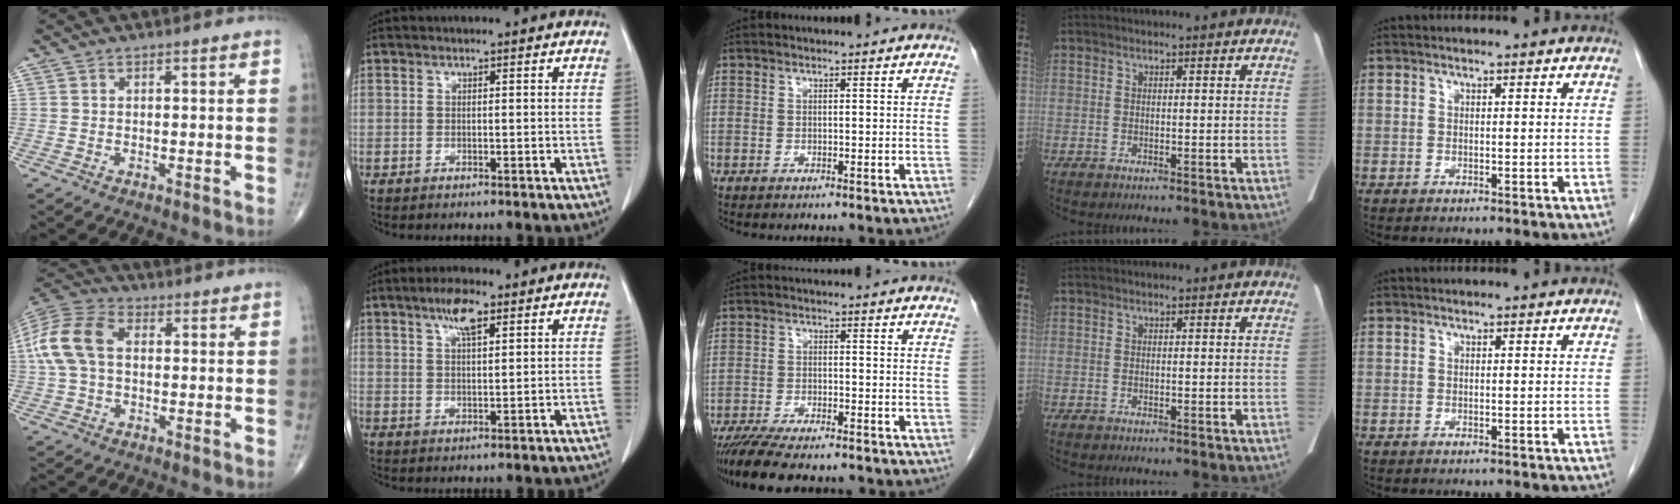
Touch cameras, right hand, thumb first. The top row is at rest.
{"thumb": {"total": 13.0, "force": [1.3, 8.5, 9.8], "torque": [-0.213, 0.032, 0.019]}, "index": {"total": 5.0, "force": [3.0, 1.2, 3.9], "torque": [-0.078, 0.006, 0.054]}, "middle": {"total": 10.8, "force": [-9.3, 1.9, 5.1], "torque": [-0.078, -0.015, -0.144]}}